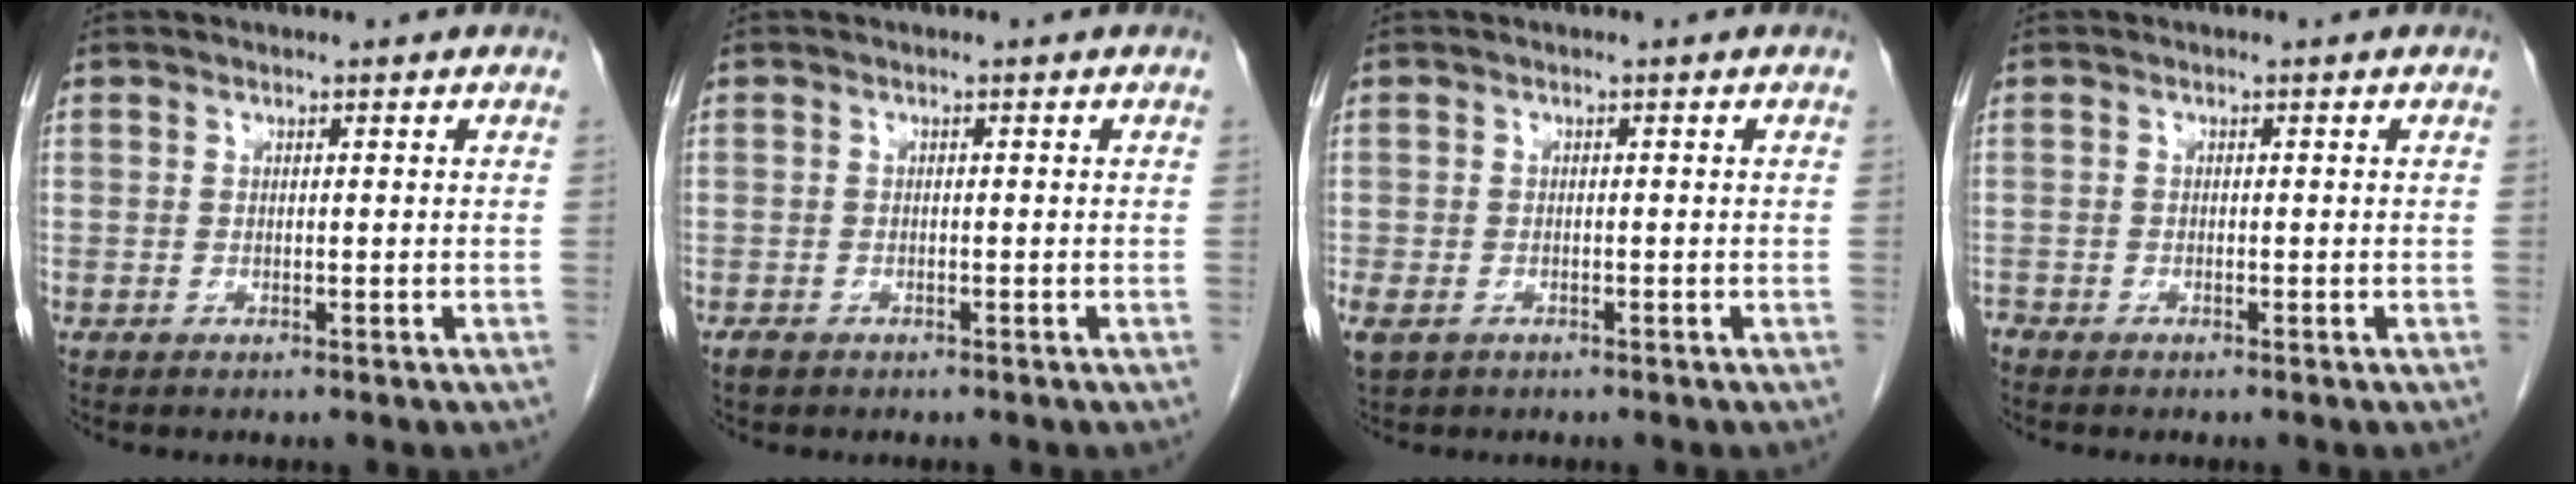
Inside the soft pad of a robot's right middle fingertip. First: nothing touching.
{"total": 1.0, "force": [-0.7, 0.6, 0.4], "torque": [-0.014, -0.001, -0.009]}
{"total": 3.9, "force": [-2.2, 2.6, 1.9], "torque": [-0.045, -0.009, -0.033]}
{"total": 0.7, "force": [-0.7, 0.2, 0.0], "torque": [-0.003, -0.002, -0.014]}